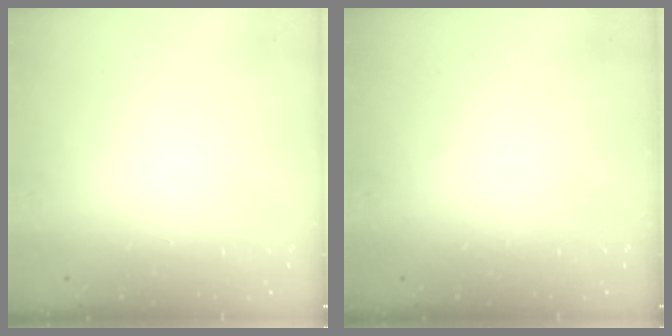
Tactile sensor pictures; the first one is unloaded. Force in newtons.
{"total": 0.0}